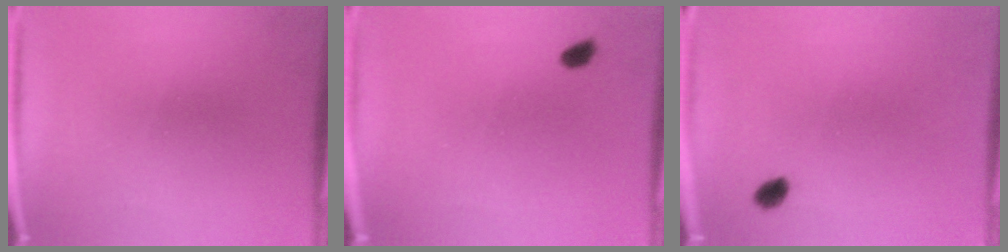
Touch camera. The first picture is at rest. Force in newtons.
{"total": 1.5}
{"total": 1.9}